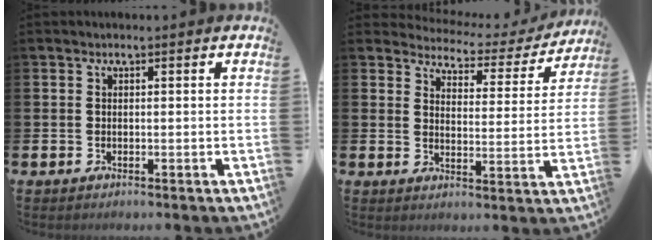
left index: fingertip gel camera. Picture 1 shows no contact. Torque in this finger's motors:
{"motor_torque": [1.00, -1.14, 0.04, -0.05]}